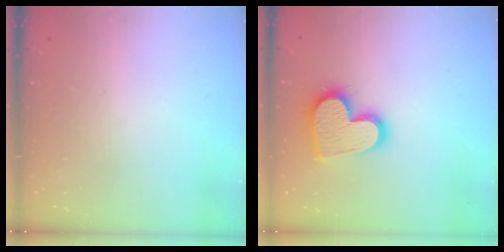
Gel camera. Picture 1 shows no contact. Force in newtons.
{"total": 16.2, "press": 16.2, "slide": 1.2}